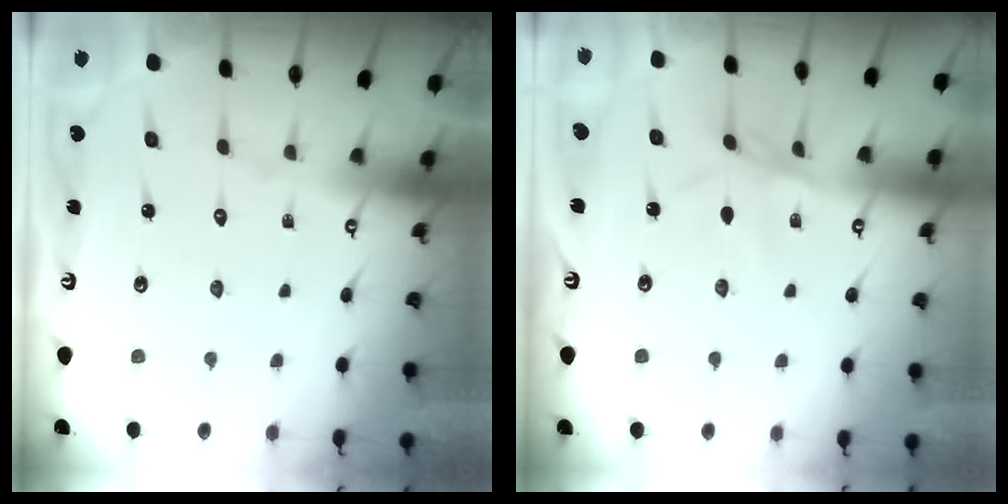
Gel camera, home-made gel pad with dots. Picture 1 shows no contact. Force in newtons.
{"total": 2.8, "press": 2.7, "slide": 0.5}